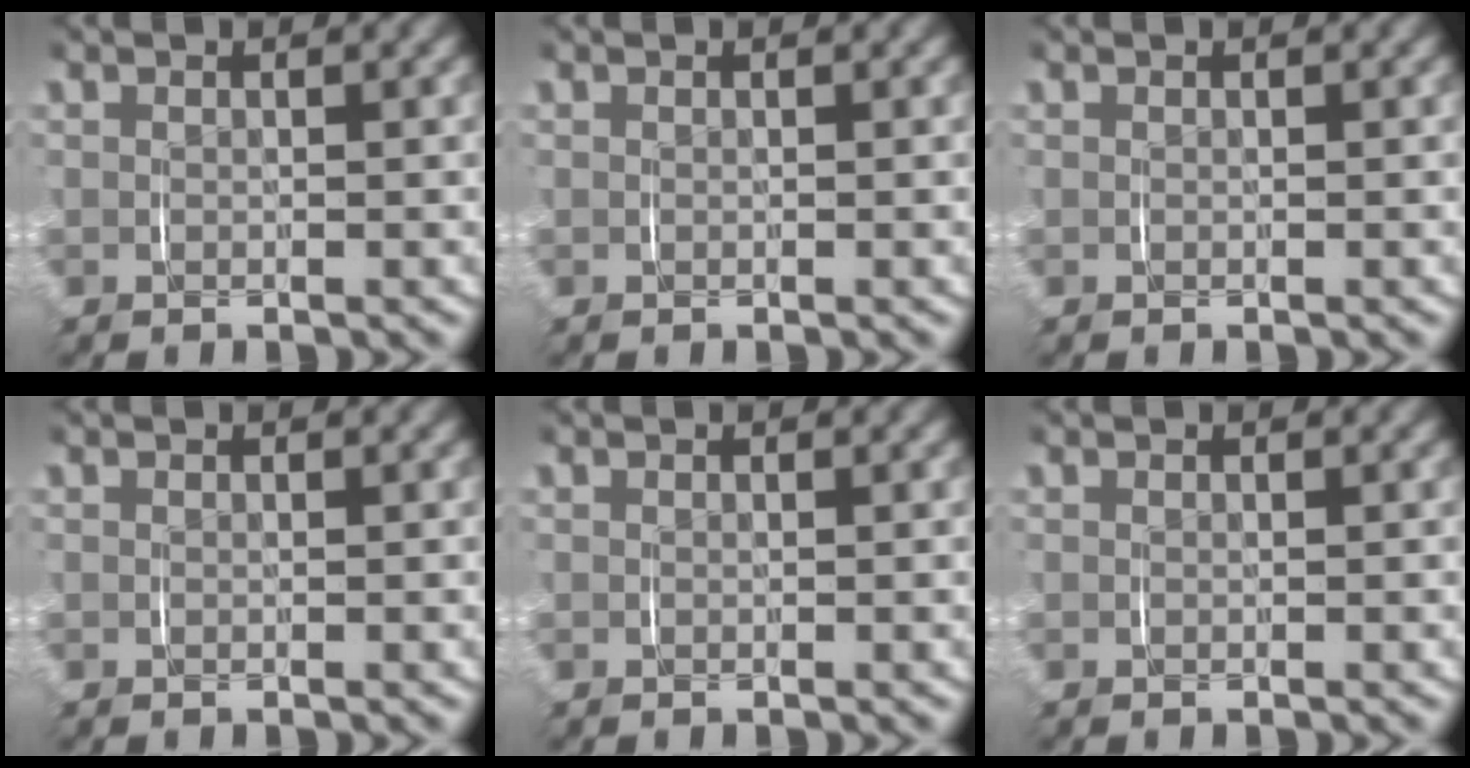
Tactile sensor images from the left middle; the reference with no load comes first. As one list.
[{"total": 0.0}, {"total": 0.0}, {"total": 0.0}, {"total": 0.0}, {"total": 0.0}]